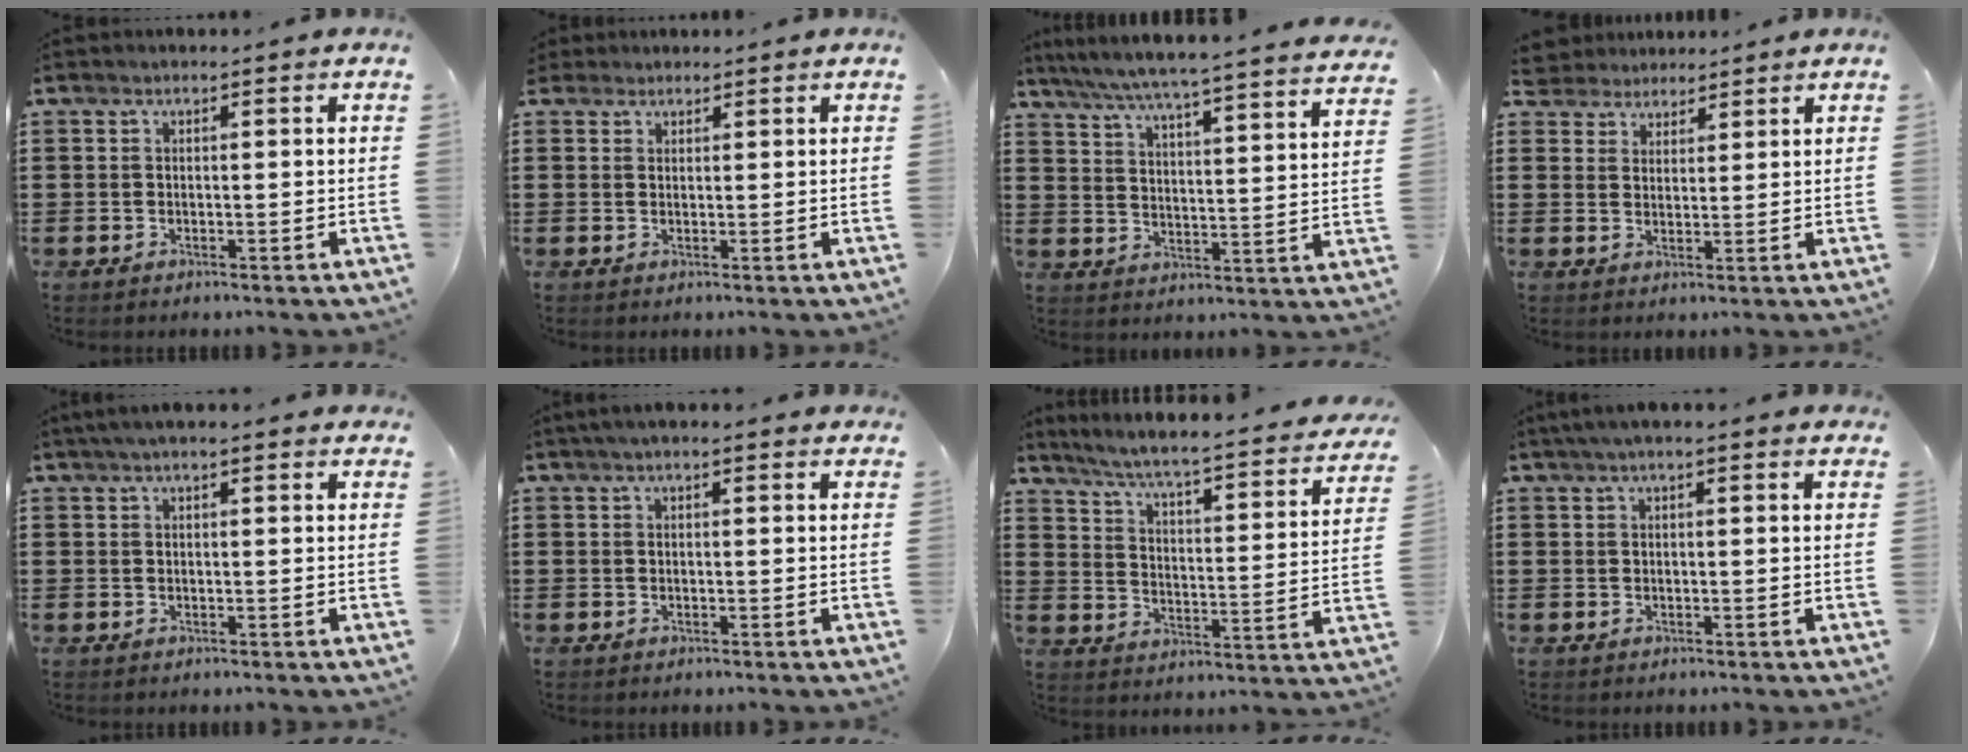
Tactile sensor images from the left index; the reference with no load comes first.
{"total": 1.3, "force": [1.1, 0.7, 0.0], "torque": [-0.004, 0.005, 0.022]}
{"total": 5.3, "force": [4.8, -0.8, 1.9], "torque": [-0.059, -0.042, 0.076]}
{"total": 3.2, "force": [2.8, 1.5, -0.4], "torque": [-0.009, -0.002, 0.052]}
{"total": 2.3, "force": [1.7, 0.7, 1.4], "torque": [-0.031, 0.007, 0.030]}
{"total": 1.7, "force": [1.1, 0.6, 1.2], "torque": [-0.025, 0.007, 0.019]}
{"total": 4.0, "force": [3.3, -0.3, 2.3], "torque": [-0.065, -0.036, 0.043]}
{"total": 2.2, "force": [1.5, 0.5, 1.5], "torque": [-0.033, 0.007, 0.026]}